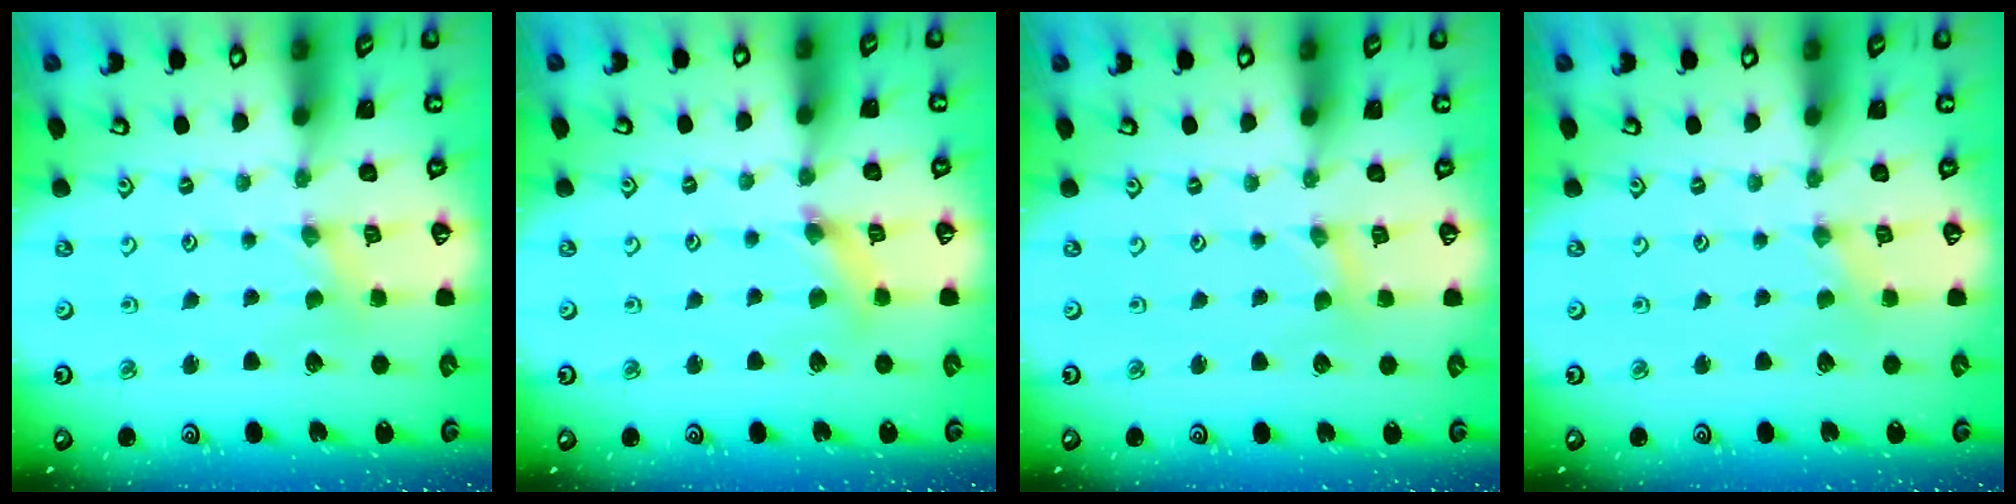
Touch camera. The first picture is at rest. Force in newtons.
{"total": 4.2, "press": 4.2, "slide": 0.5}
{"total": 0.8, "press": 0.8, "slide": 0.2}
{"total": 0.0}